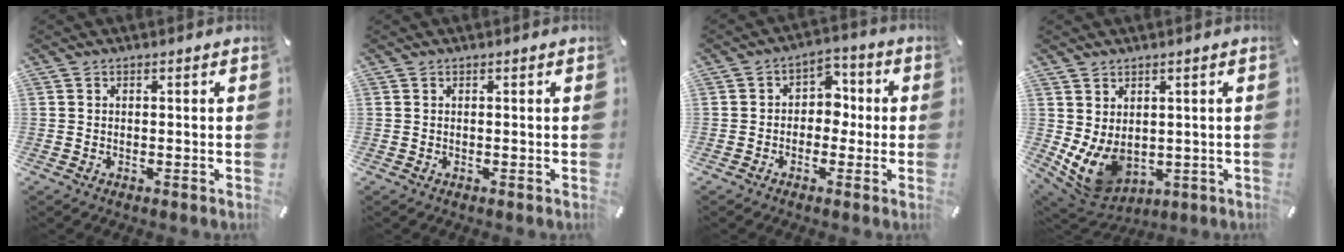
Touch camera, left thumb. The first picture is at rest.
{"total": 0.0}
{"total": 6.1, "force": [-1.1, 5.0, 3.4], "torque": [-0.051, 0.016, -0.025]}
{"total": 8.3, "force": [0.1, 7.1, 4.3], "torque": [-0.105, -0.019, 0.006]}